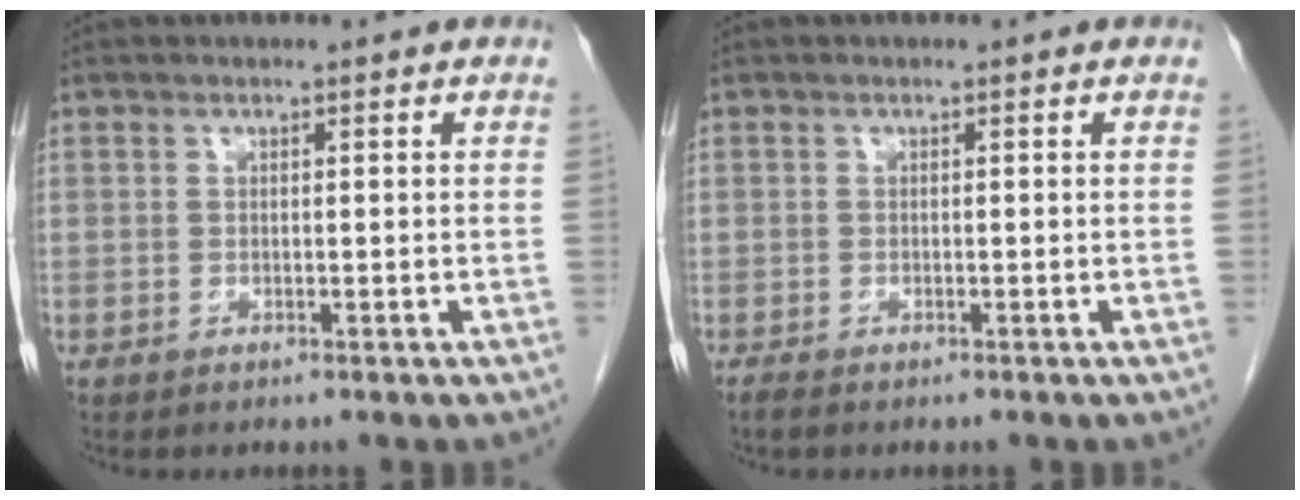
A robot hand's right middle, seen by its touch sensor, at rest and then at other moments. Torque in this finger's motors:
{"motor_torque": [0.06, -0.01, -0.01, 0.00]}